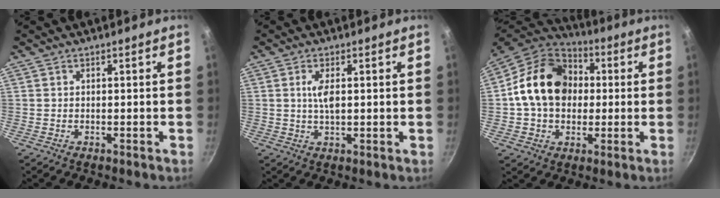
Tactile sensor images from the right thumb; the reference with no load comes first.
{"total": 3.8, "force": [0.7, 1.5, 3.4], "torque": [-0.064, 0.001, 0.013]}
{"total": 18.5, "force": [1.8, 14.4, 11.4], "torque": [-0.170, 0.031, 0.022]}